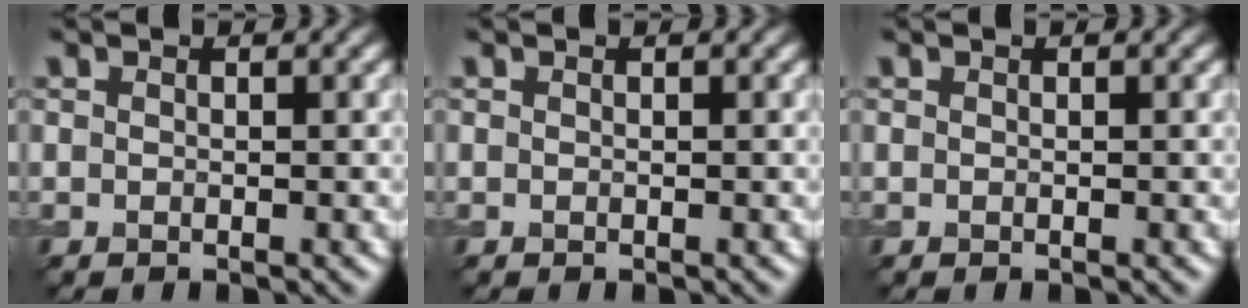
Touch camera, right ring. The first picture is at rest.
{"total": 0.0}
{"total": 0.0}